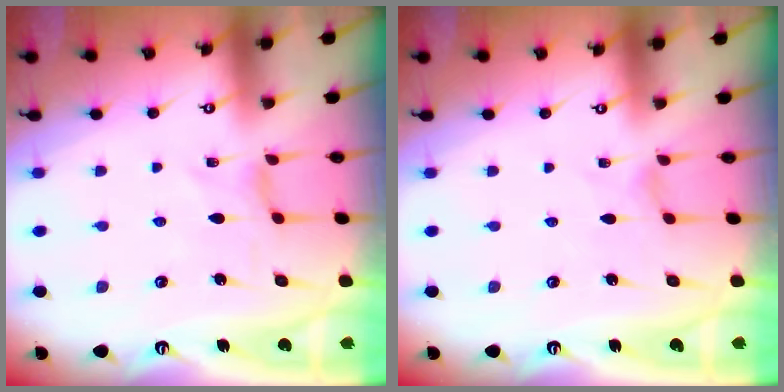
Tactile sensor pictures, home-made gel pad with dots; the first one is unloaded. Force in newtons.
{"total": 0.0}